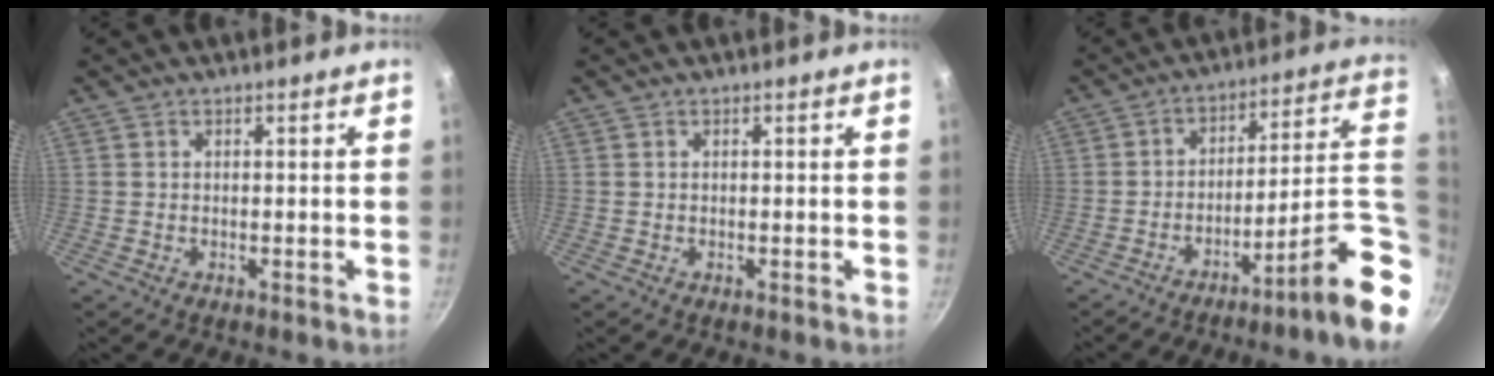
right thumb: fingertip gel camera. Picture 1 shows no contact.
{"total": 0.0}
{"total": 16.2, "force": [-5.9, 2.8, 14.8], "torque": [-0.186, 0.040, -0.088]}